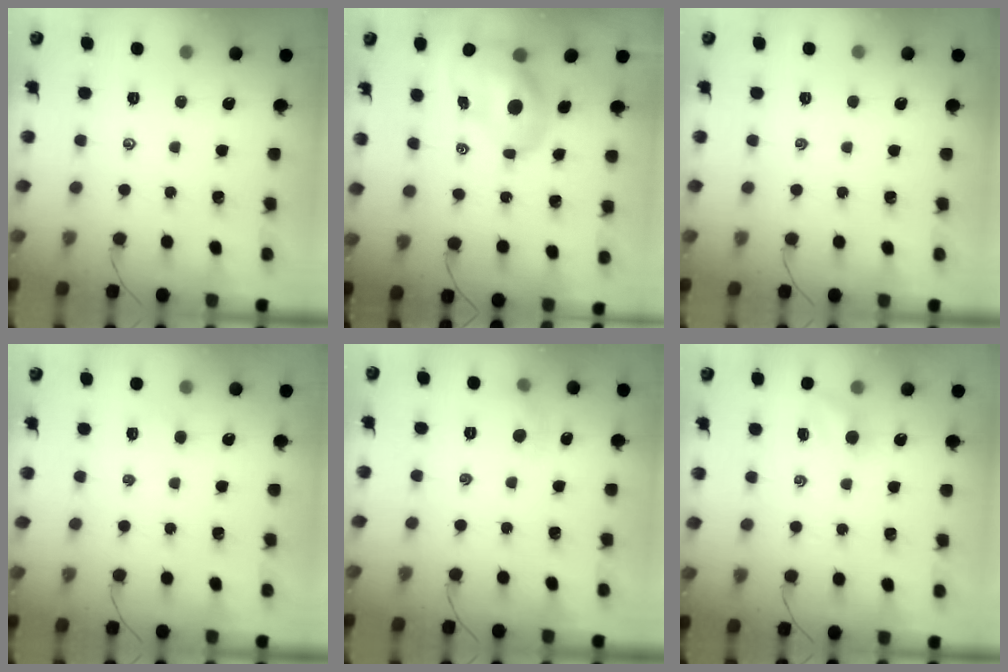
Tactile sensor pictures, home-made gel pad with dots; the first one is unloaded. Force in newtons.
{"total": 9.7, "press": 9.2, "slide": 3.0}
{"total": 0.0}
{"total": 1.4, "press": 1.3, "slide": 0.4}
{"total": 4.4, "press": 4.2, "slide": 1.2}
{"total": 3.7, "press": 3.5, "slide": 1.1}